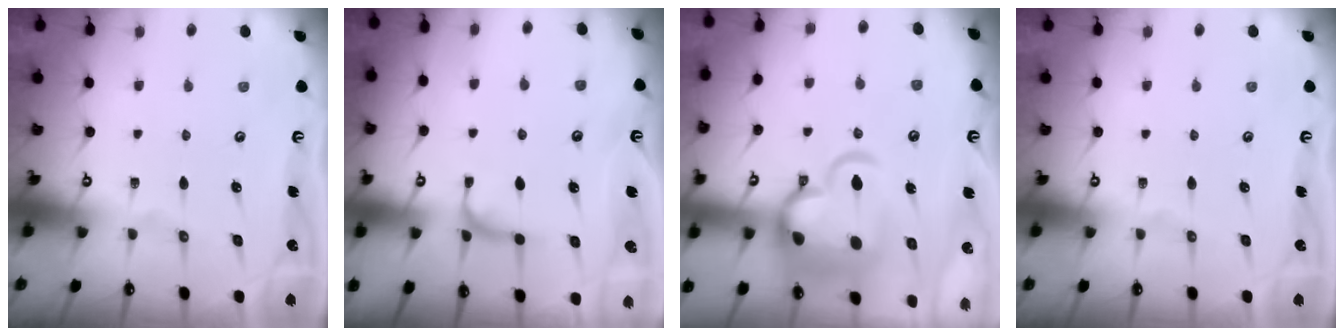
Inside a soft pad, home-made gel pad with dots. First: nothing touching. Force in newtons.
{"total": 1.4, "press": 1.2, "slide": 0.6}
{"total": 11.4, "press": 11.2, "slide": 2.1}
{"total": 0.0}